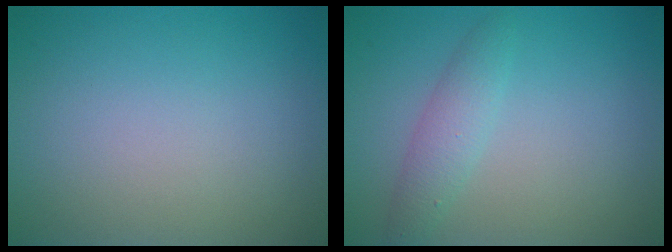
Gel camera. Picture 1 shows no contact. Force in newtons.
{"total": 2.3, "press": 2.3, "slide": 0.1}